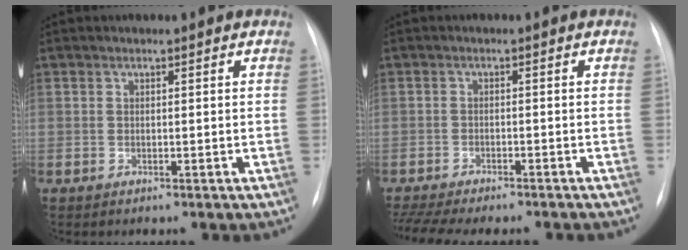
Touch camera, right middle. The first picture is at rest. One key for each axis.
{"total": 12.8, "fx": -11.2, "fy": 2.7, "fz": 5.6, "tx": -0.104, "ty": -0.006, "tz": -0.152}